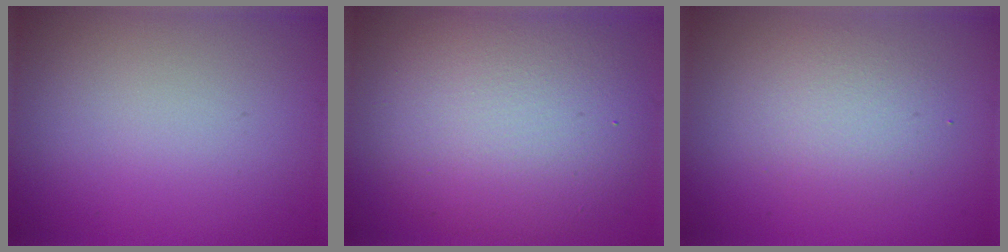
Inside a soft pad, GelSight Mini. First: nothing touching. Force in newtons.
{"total": 9.4, "press": 9.4, "slide": 0.9}
{"total": 2.9, "press": 2.9, "slide": 0.3}